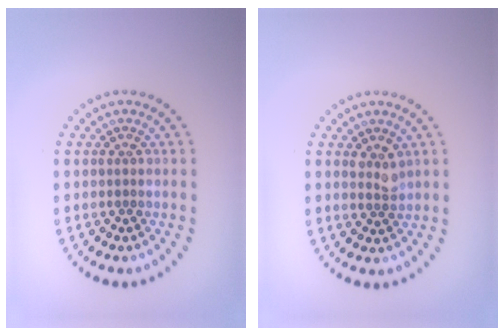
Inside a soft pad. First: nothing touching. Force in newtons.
{"total": 1.6, "press": 1.3, "slide": 0.9}